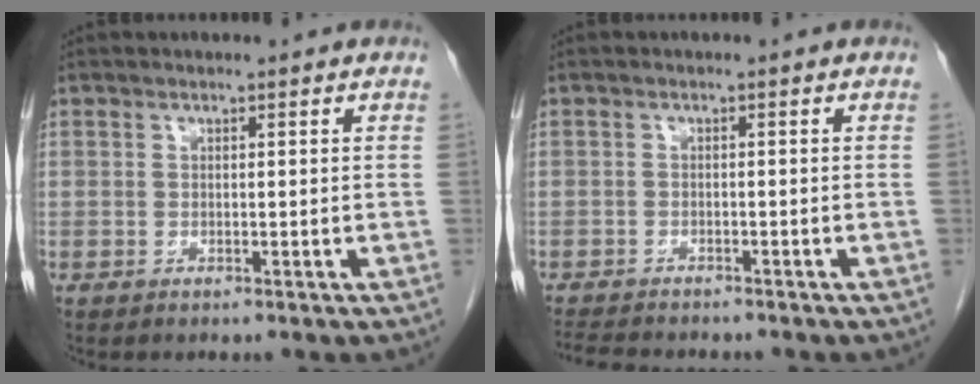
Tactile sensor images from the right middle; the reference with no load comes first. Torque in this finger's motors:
{"motor_torque": [0.11, -0.02, 0.01, 0.01]}